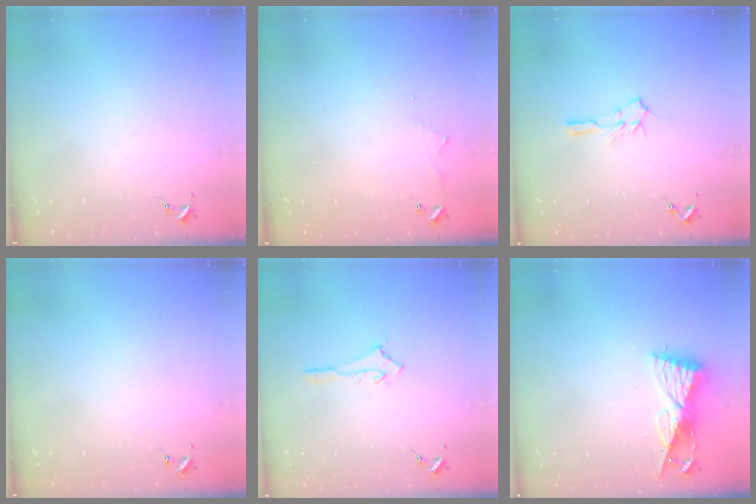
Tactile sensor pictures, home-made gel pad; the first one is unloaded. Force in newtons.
{"total": 3.5, "press": 3.5, "slide": 0.4}
{"total": 7.8, "press": 7.8, "slide": 0.7}
{"total": 0.0}
{"total": 2.9, "press": 2.9, "slide": 0.2}
{"total": 9.1, "press": 9.1, "slide": 0.7}